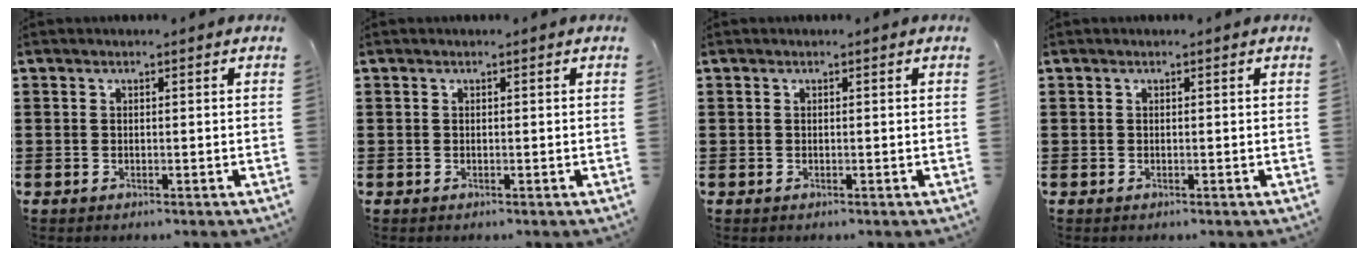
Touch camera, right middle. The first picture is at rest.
{"total": 0.0}
{"total": 0.0}
{"total": 0.0}